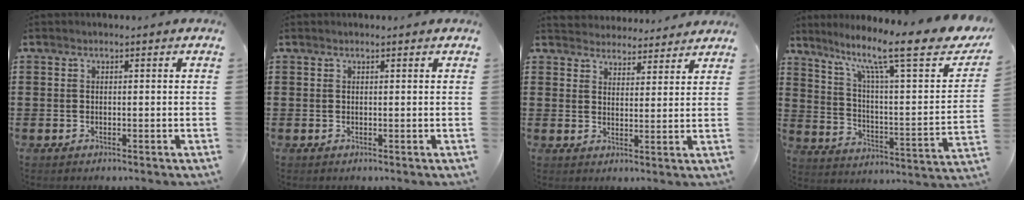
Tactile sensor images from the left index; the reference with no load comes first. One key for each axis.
{"total": 0.0}
{"total": 3.7, "fx": 3.6, "fy": 0.7, "fz": -0.5, "tx": -0.005, "ty": -0.014, "tz": 0.066}
{"total": 13.7, "fx": 9.7, "fy": 2.1, "fz": 9.4, "tx": -0.173, "ty": -0.062, "tz": 0.147}